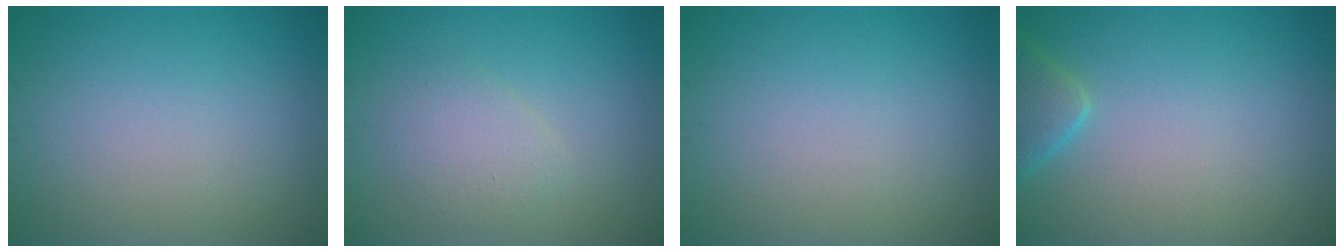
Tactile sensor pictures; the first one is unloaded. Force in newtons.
{"total": 2.4, "press": 2.4, "slide": 0.1}
{"total": 0.0}
{"total": 2.5, "press": 2.5, "slide": 0.2}